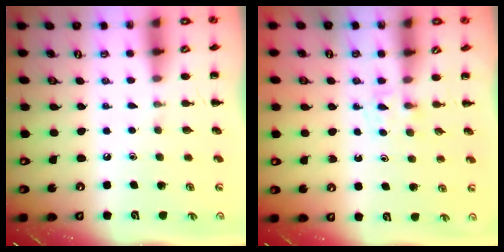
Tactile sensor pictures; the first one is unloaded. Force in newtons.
{"total": 2.8, "press": 2.5, "slide": 1.1}